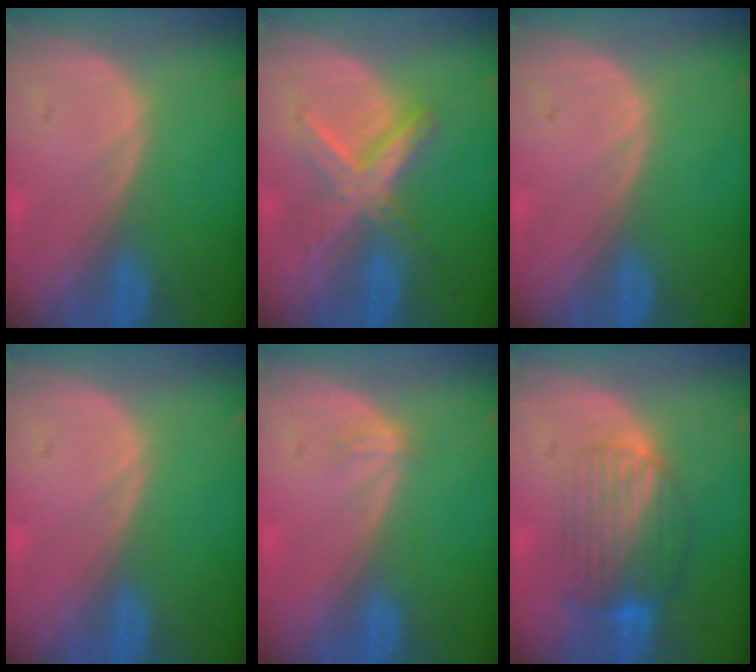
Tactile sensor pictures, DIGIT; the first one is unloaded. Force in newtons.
{"total": 6.1, "press": 6.1, "slide": 0.2}
{"total": 0.0}
{"total": 0.0}
{"total": 1.2, "press": 0.8, "slide": 0.8}
{"total": 8.3, "press": 7.2, "slide": 4.3}